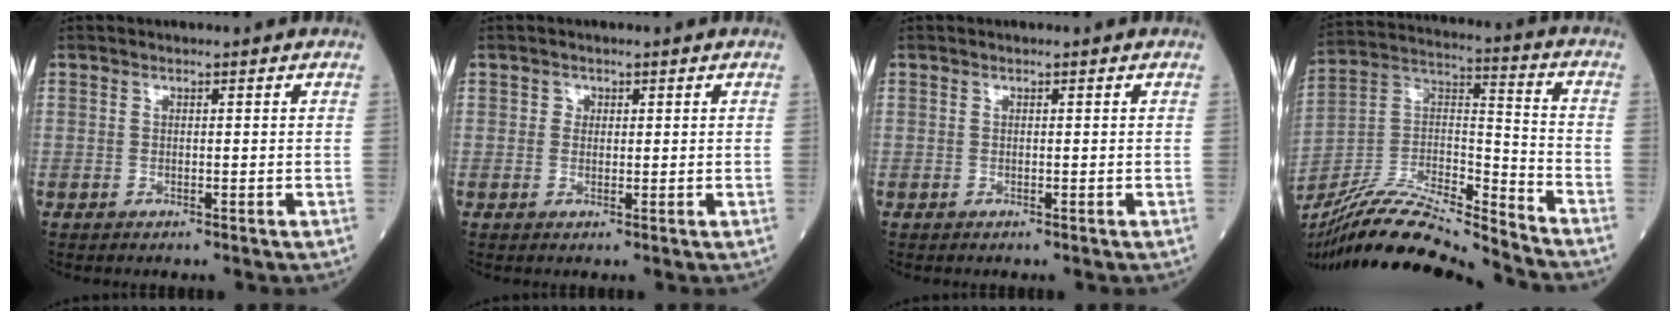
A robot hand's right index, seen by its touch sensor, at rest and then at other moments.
{"total": 1.0, "force": [0.3, 0.9, 0.3], "torque": [-0.002, -0.001, 0.004]}
{"total": 0.0}
{"total": 19.2, "force": [-18.0, 0.4, 6.8], "torque": [-0.138, 0.018, -0.326]}